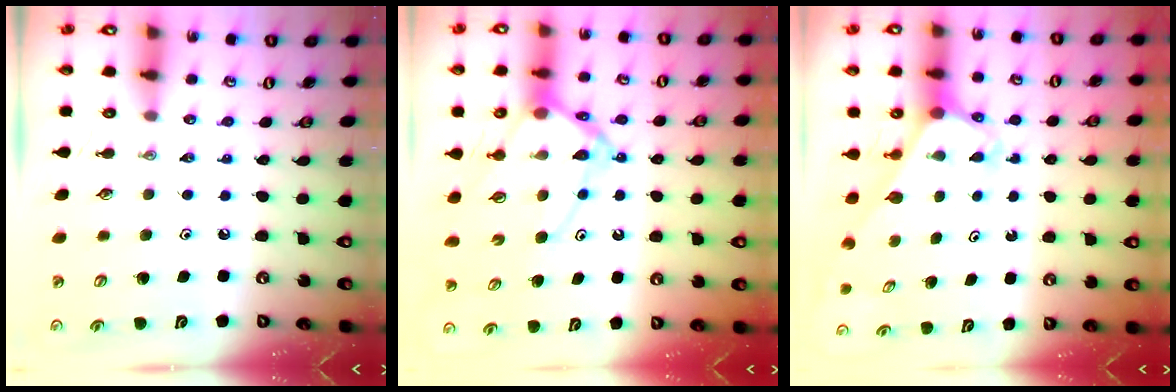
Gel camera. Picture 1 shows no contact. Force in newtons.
{"total": 12.2, "press": 12.2, "slide": 0.7}
{"total": 2.7, "press": 2.7, "slide": 0.2}